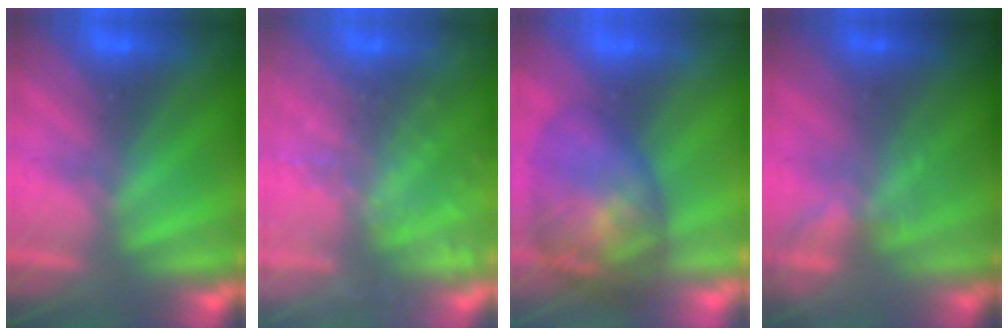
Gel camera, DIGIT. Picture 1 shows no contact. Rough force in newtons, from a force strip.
{"total": 9.4}
{"total": 7.1}
{"total": 1.8}